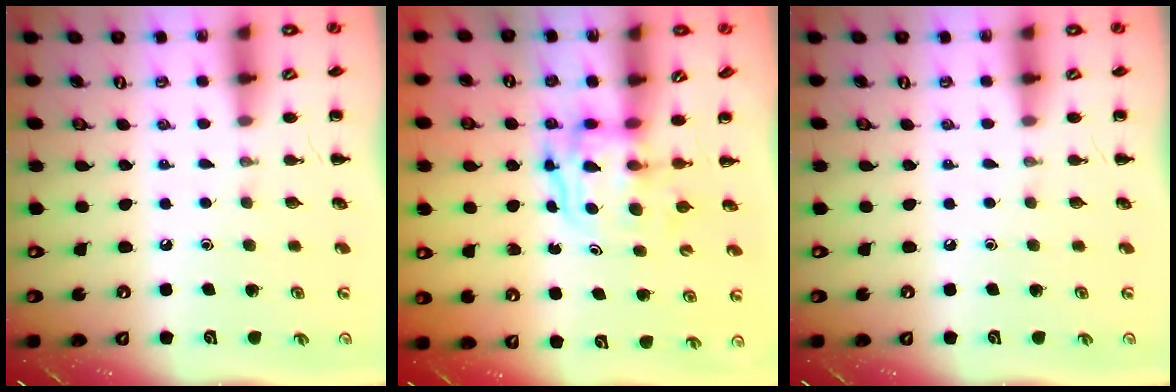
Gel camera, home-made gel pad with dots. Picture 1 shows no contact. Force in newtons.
{"total": 3.8, "press": 3.8, "slide": 0.4}
{"total": 0.0}